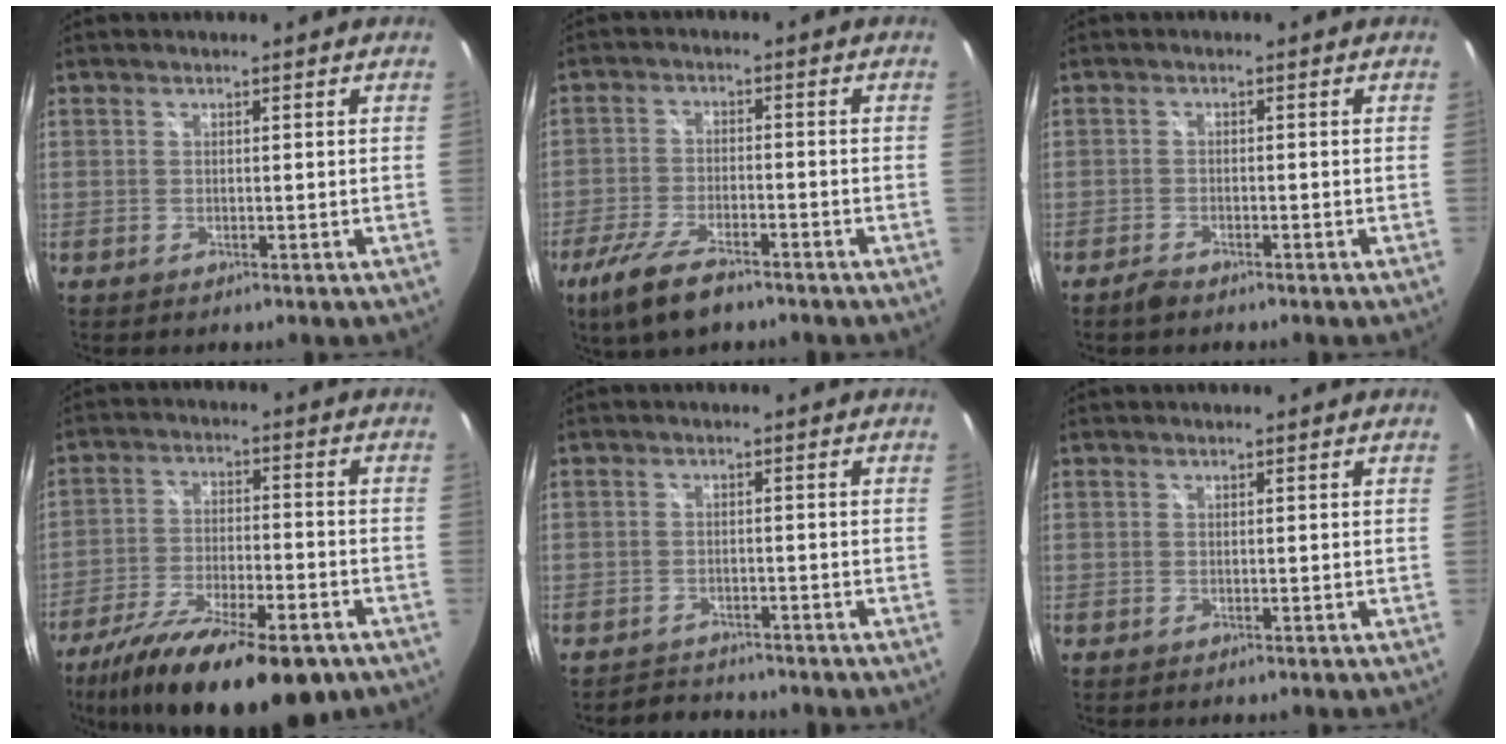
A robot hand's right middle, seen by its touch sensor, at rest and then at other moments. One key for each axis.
{"total": 9.8, "fx": -6.8, "fy": 2.9, "fz": 6.4, "tx": -0.154, "ty": -0.027, "tz": -0.127}
{"total": 2.3, "fx": -1.9, "fy": 0.7, "fz": 1.0, "tx": -0.029, "ty": -0.003, "tz": -0.037}
{"total": 21.5, "fx": -14.7, "fy": 6.9, "fz": 14.0, "tx": -0.260, "ty": -0.048, "tz": -0.232}
{"total": 3.1, "fx": -2.7, "fy": 1.3, "fz": -0.3, "tx": -0.002, "ty": 0.013, "tz": -0.045}
{"total": 0.0}